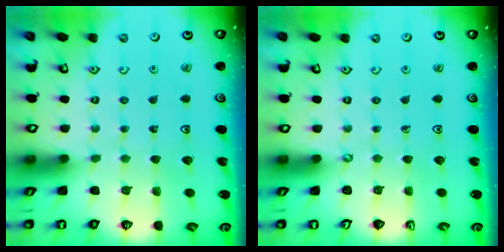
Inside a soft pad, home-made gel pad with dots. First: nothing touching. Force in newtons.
{"total": 0.0}